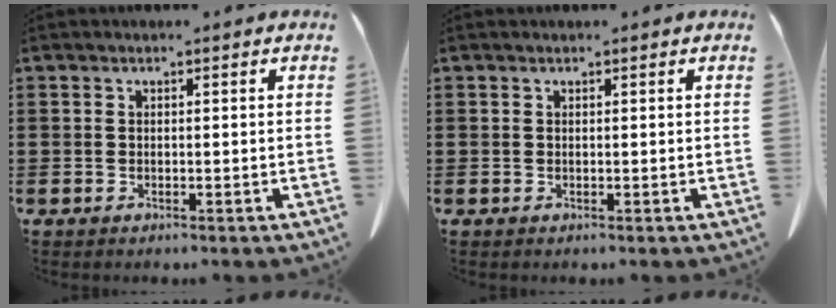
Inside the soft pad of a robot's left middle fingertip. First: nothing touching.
{"total": 0.0}